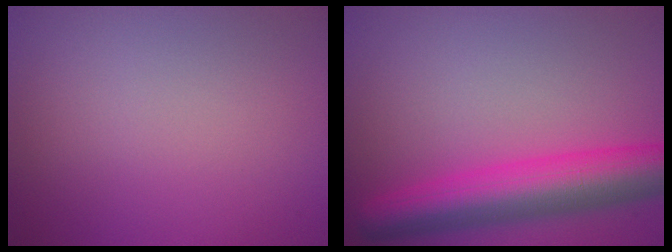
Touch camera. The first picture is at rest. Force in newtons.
{"total": 7.7, "press": 7.7, "slide": 0.3}